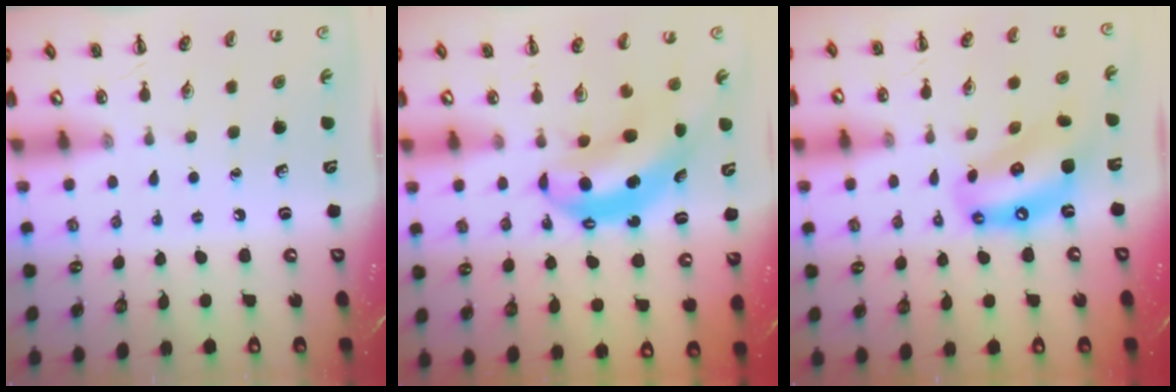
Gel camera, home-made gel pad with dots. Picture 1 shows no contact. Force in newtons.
{"total": 6.9, "press": 6.7, "slide": 1.6}
{"total": 12.6, "press": 12.2, "slide": 3.2}